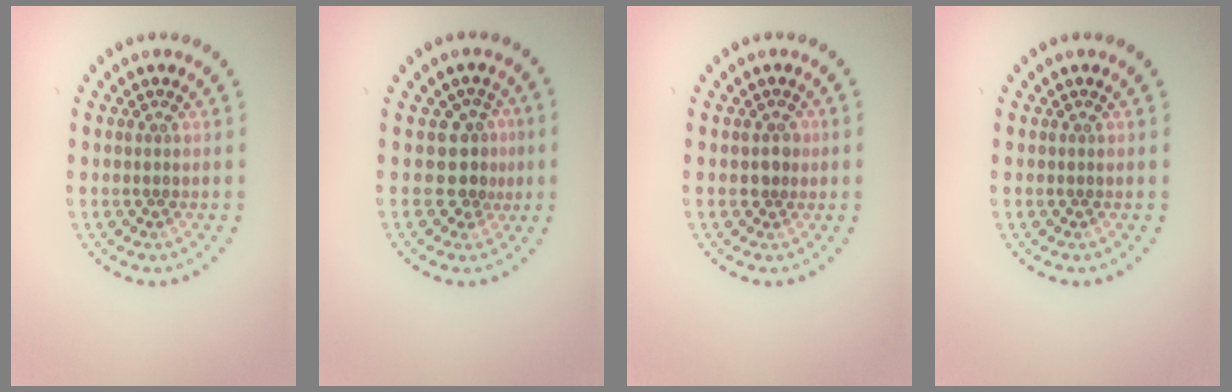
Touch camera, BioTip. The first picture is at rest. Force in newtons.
{"total": 2.4, "press": 2.0, "slide": 1.4}
{"total": 1.4, "press": 1.2, "slide": 0.7}
{"total": 0.0}